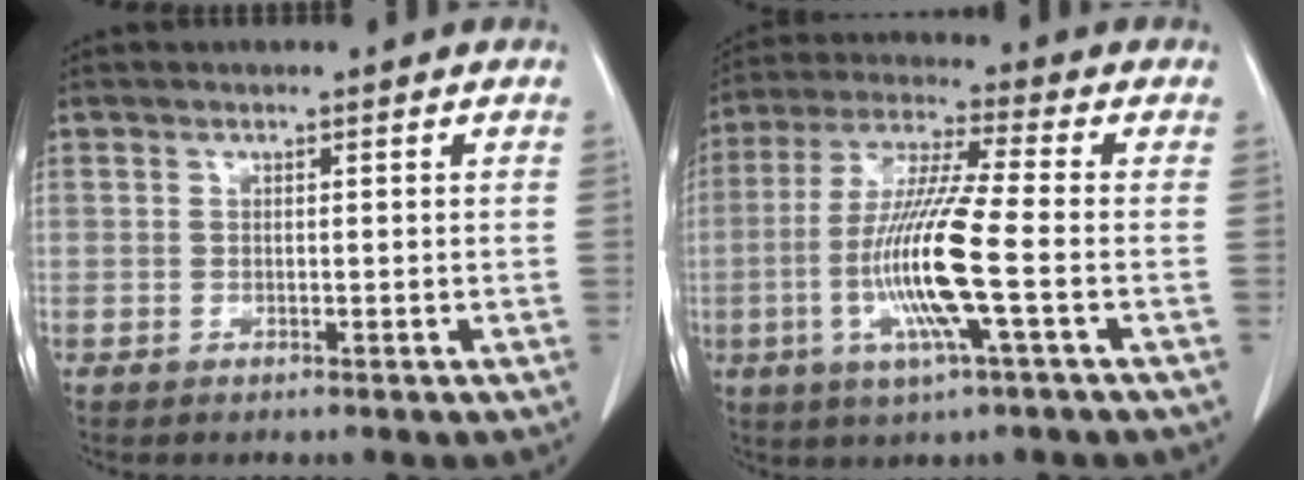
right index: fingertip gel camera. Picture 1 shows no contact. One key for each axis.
{"total": 13.4, "fx": -3.1, "fy": -0.1, "fz": 13.0, "tx": -0.269, "ty": -0.012, "tz": -0.066}